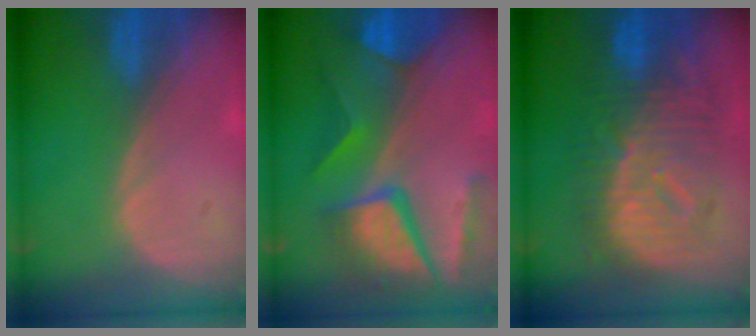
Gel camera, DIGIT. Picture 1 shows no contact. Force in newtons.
{"total": 11.4, "press": 9.5, "slide": 6.4}
{"total": 12.6, "press": 12.5, "slide": 1.2}